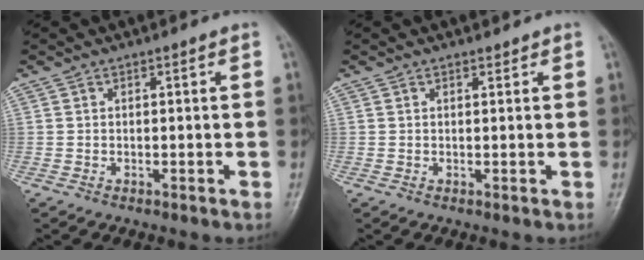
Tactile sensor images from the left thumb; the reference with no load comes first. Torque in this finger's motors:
{"motor_torque": [0.17, 0.43, -0.26, -0.23, 0.01]}